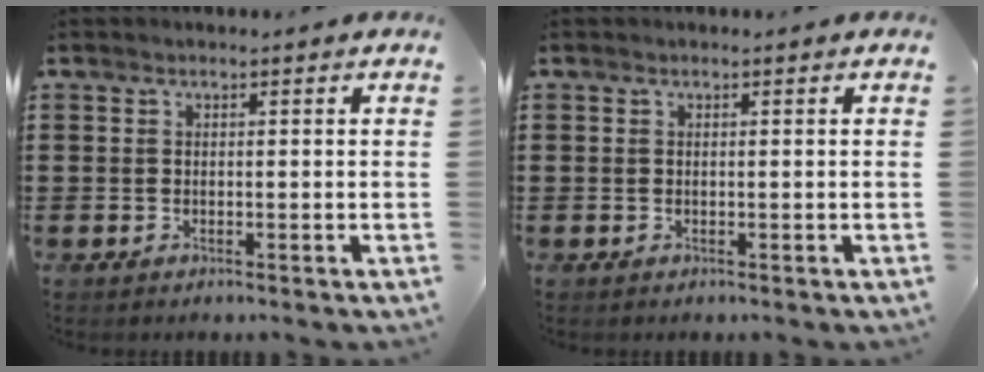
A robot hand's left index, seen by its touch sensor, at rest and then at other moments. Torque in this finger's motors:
{"motor_torque": [0.00, 0.00, 0.00, -0.01]}